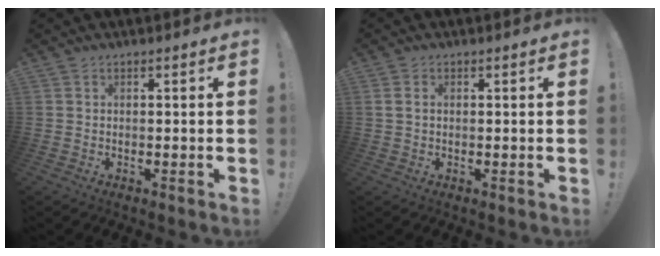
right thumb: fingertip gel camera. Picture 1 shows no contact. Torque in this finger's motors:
{"motor_torque": [-0.24, -0.25, -0.28, -0.03, 0.03]}